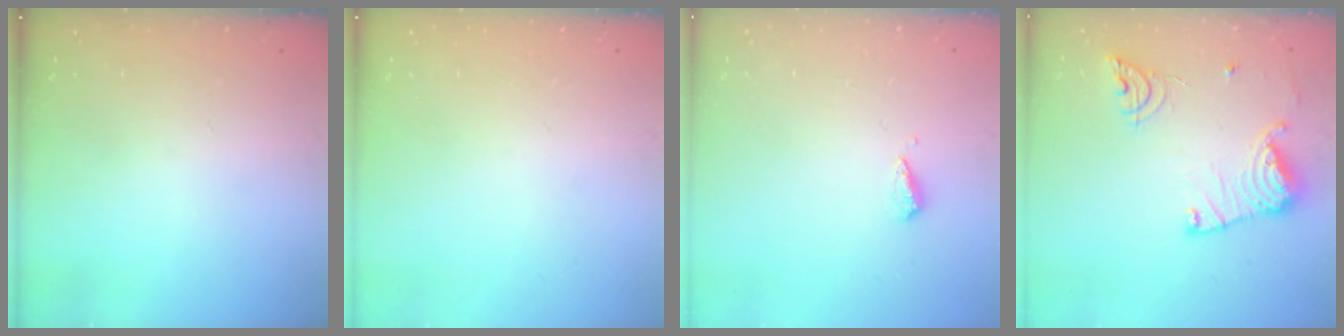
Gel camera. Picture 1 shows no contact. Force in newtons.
{"total": 0.0}
{"total": 3.0, "press": 3.0, "slide": 0.2}
{"total": 15.6, "press": 15.5, "slide": 1.5}